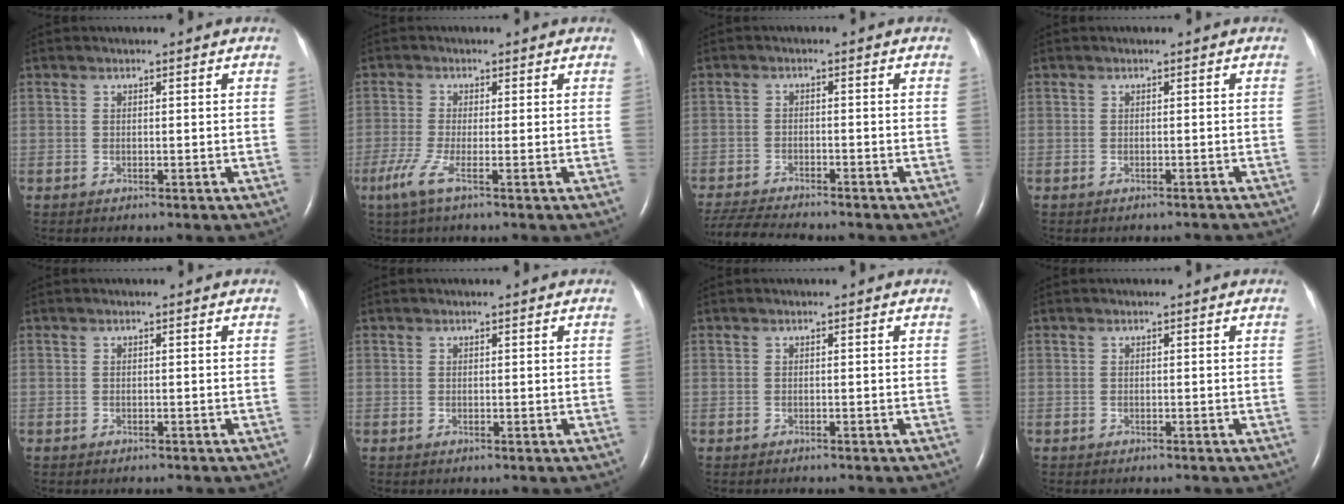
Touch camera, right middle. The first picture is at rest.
{"total": 3.6, "force": [-1.7, 0.0, 3.1], "torque": [-0.077, -0.014, -0.039]}
{"total": 9.0, "force": [-8.3, 0.8, 3.3], "torque": [-0.057, -0.018, -0.136]}
{"total": 3.0, "force": [-2.8, 0.7, 0.8], "torque": [-0.015, -0.006, -0.030]}
{"total": 1.4, "force": [-1.2, 0.4, 0.4], "torque": [-0.011, -0.002, -0.015]}
{"total": 0.0}
{"total": 1.3, "force": [-1.2, 0.3, 0.4], "torque": [-0.010, -0.004, -0.013]}
{"total": 0.7, "force": [-0.7, 0.2, 0.3], "torque": [-0.006, -0.002, -0.008]}